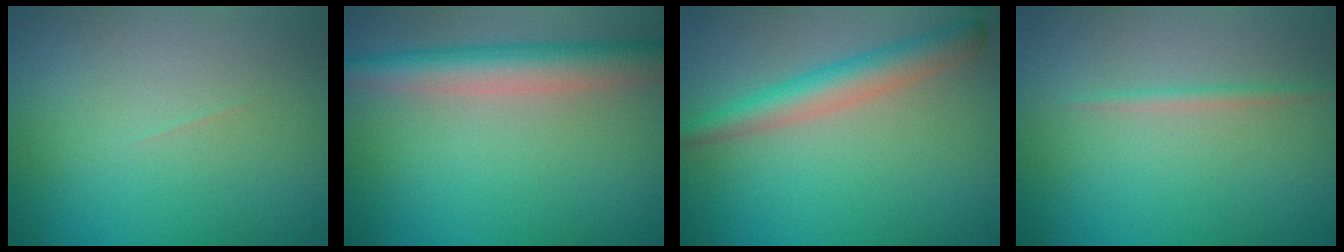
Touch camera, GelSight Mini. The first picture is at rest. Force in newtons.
{"total": 4.9, "press": 4.9, "slide": 0.3}
{"total": 3.7, "press": 3.7, "slide": 0.1}
{"total": 0.9, "press": 0.9, "slide": 0.0}